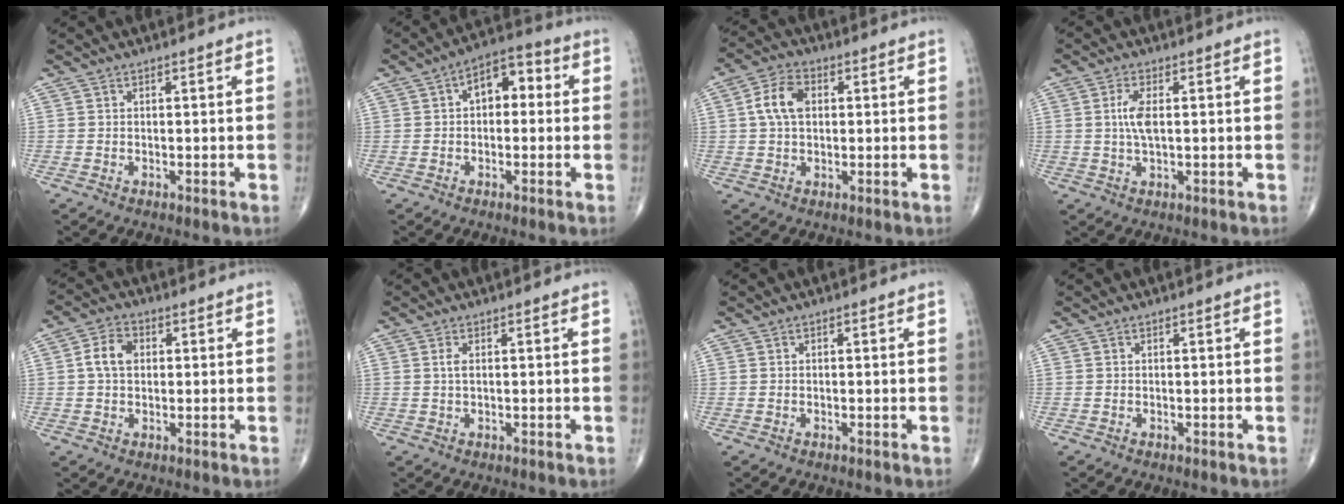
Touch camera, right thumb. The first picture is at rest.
{"total": 7.8, "force": [0.9, 4.8, 6.0], "torque": [-0.058, 0.029, 0.002]}
{"total": 6.9, "force": [1.1, 4.5, 5.1], "torque": [-0.099, 0.015, 0.015]}
{"total": 4.3, "force": [0.5, 1.6, 4.0], "torque": [-0.092, 0.000, 0.010]}
{"total": 5.5, "force": [0.7, 3.9, 3.8], "torque": [-0.070, 0.012, 0.007]}
{"total": 1.5, "force": [0.3, 0.6, 1.3], "torque": [-0.031, 0.000, 0.009]}
{"total": 0.0}
{"total": 0.0}